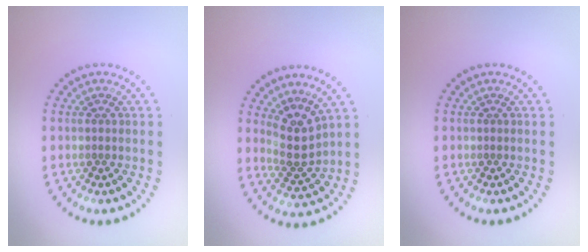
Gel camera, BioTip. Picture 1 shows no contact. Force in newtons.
{"total": 2.9, "press": 2.4, "slide": 1.7}
{"total": 0.0}